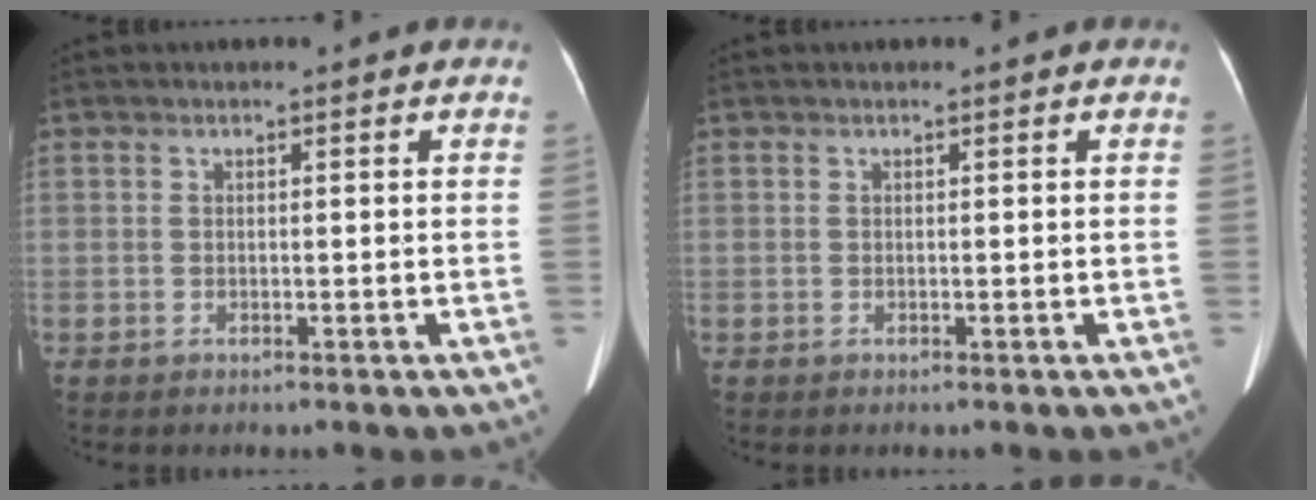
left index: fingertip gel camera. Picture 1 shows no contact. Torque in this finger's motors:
{"motor_torque": [0.00, 0.00, 0.00, 0.00]}